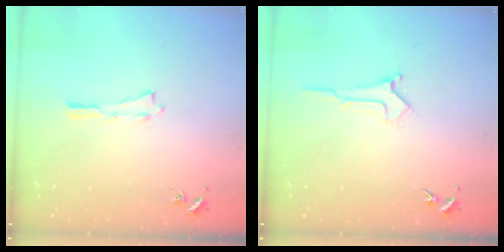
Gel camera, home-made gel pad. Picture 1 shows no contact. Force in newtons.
{"total": 1.0, "press": 1.0, "slide": 0.0}